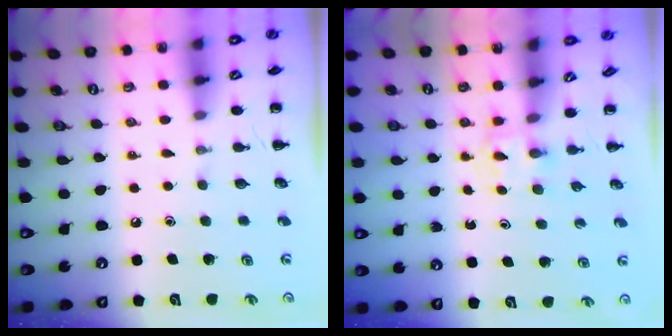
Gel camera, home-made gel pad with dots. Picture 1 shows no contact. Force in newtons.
{"total": 2.3, "press": 2.1, "slide": 0.9}